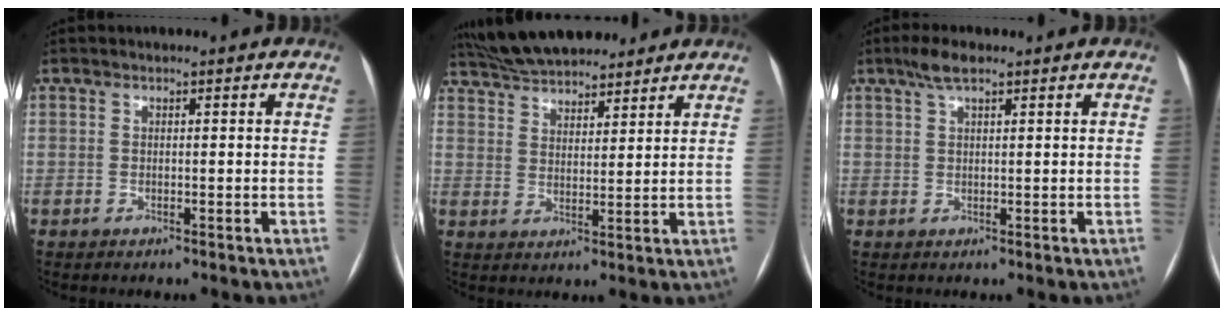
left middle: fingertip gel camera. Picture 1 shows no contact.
{"total": 14.1, "force": [12.4, 3.9, 5.5], "torque": [-0.099, 0.033, 0.204]}
{"total": 3.3, "force": [2.2, 0.8, 2.2], "torque": [-0.049, 0.011, 0.044]}